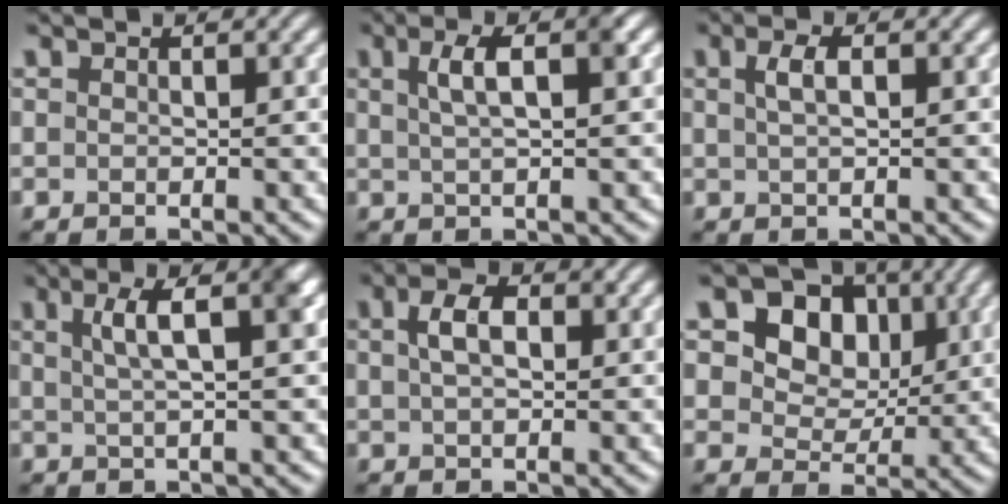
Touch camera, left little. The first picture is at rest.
{"total": 3.7, "force": [1.1, 1.0, 3.4], "torque": [-0.050, 0.011, 0.016]}
{"total": 1.9, "force": [0.7, 0.6, 1.7], "torque": [-0.032, 0.007, 0.012]}
{"total": 5.2, "force": [1.7, 1.3, 4.7], "torque": [-0.066, 0.011, 0.023]}
{"total": 3.1, "force": [0.8, 1.7, 2.5], "torque": [-0.049, 0.005, 0.012]}
{"total": 10.7, "force": [4.4, 8.1, 5.5], "torque": [-0.103, 0.016, 0.066]}